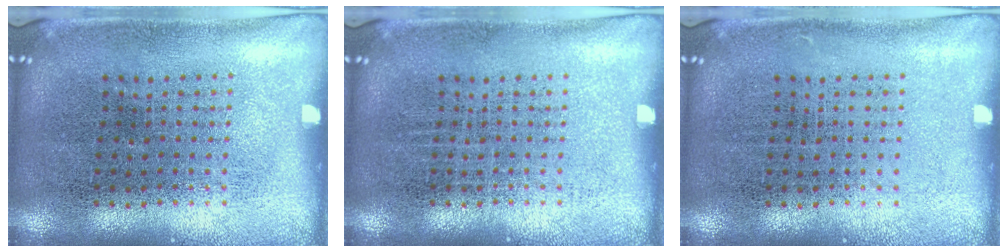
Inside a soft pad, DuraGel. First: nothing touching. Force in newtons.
{"total": 0.0}
{"total": 0.0}